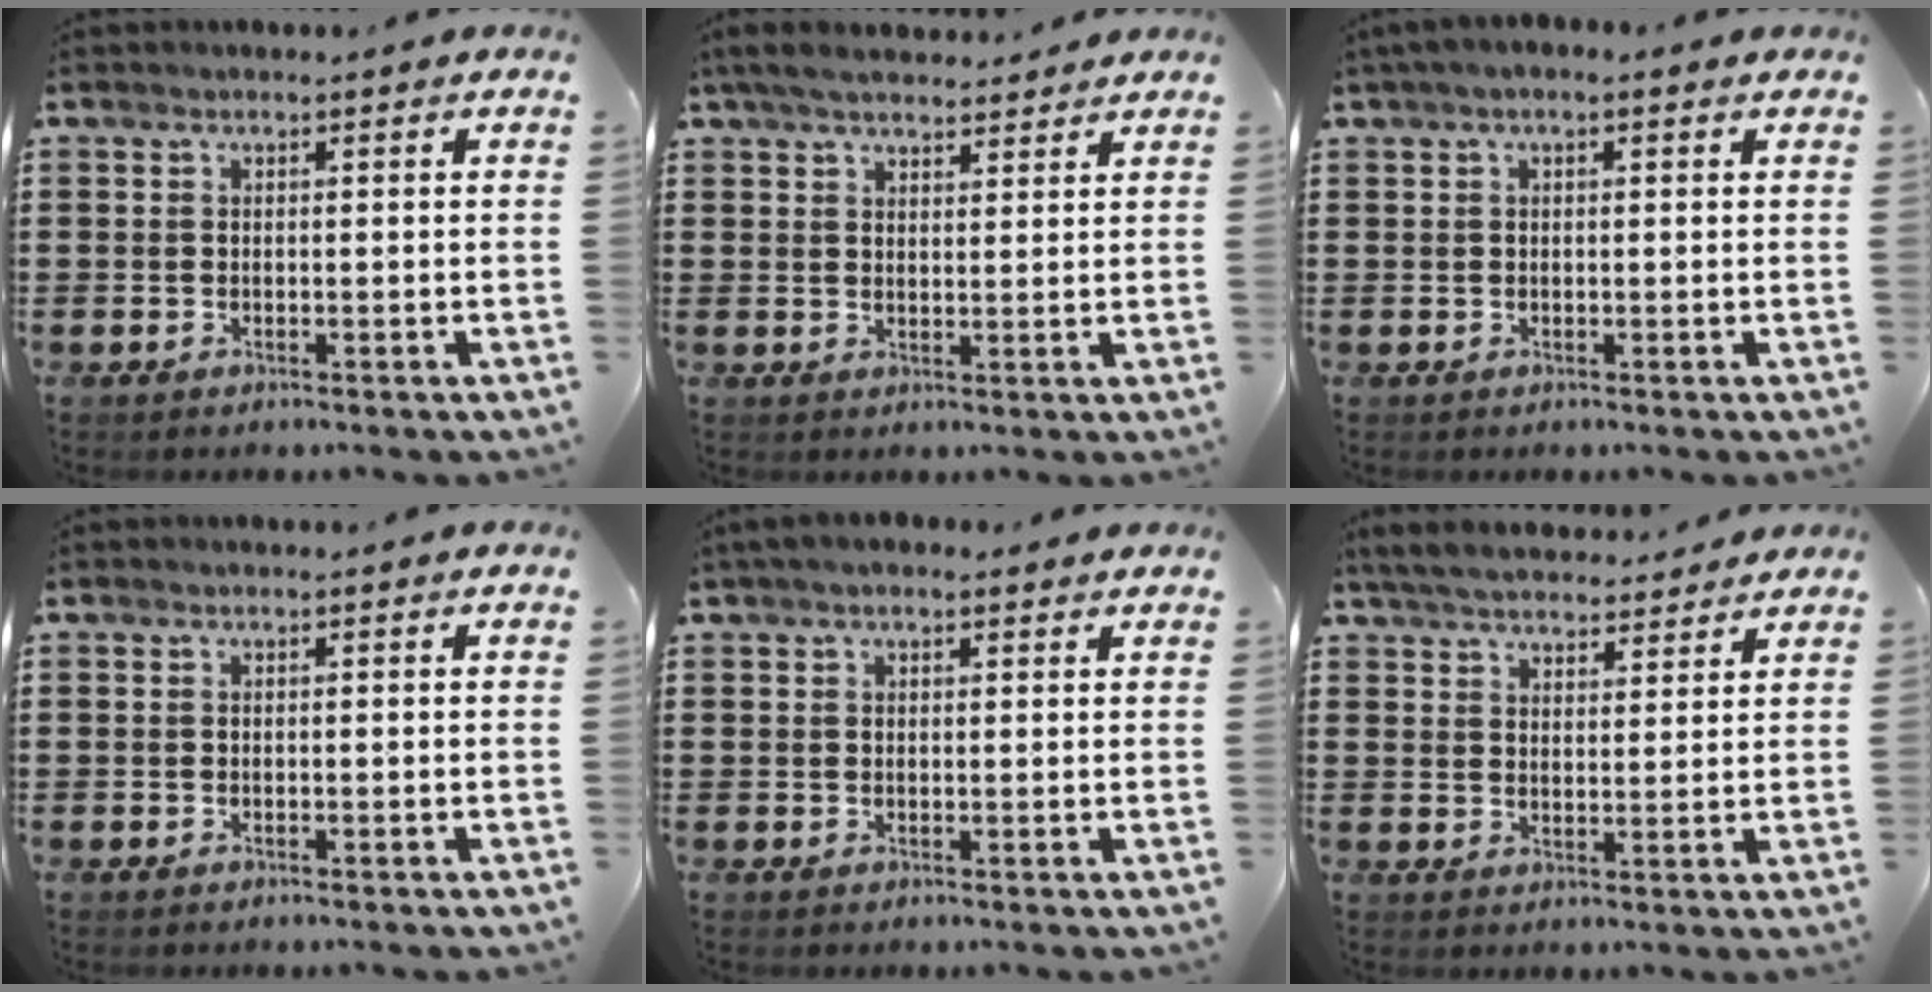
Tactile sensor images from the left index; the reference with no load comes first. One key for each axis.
{"total": 4.4, "fx": 4.0, "fy": 1.0, "fz": 1.5, "tx": -0.041, "ty": -0.004, "tz": 0.076}
{"total": 1.3, "fx": 0.2, "fy": 0.7, "fz": 1.2, "tx": -0.022, "ty": 0.005, "tz": 0.001}
{"total": 0.0}
{"total": 2.1, "fx": 1.4, "fy": 0.9, "fz": 1.2, "tx": -0.026, "ty": 0.008, "tz": 0.024}
{"total": 5.0, "fx": 4.8, "fy": 0.7, "fz": 1.2, "tx": -0.040, "ty": -0.016, "tz": 0.087}